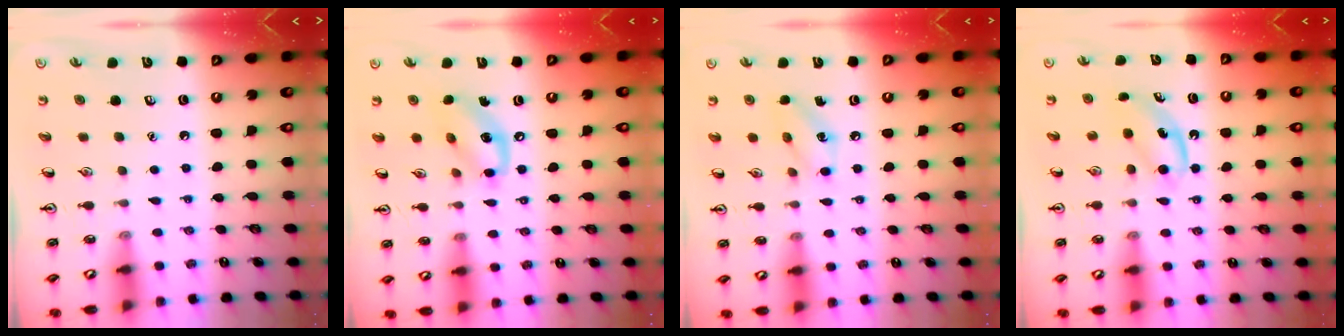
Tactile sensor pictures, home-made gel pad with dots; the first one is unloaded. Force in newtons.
{"total": 10.7, "press": 10.5, "slide": 2.1}
{"total": 6.1, "press": 6.0, "slide": 1.1}
{"total": 5.6, "press": 5.4, "slide": 1.4}